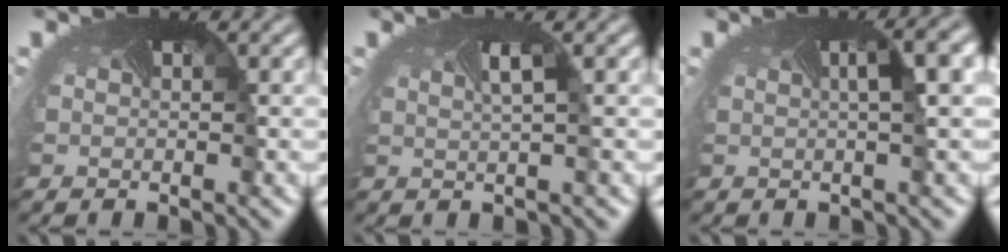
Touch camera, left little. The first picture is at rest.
{"total": 1.2, "force": [0.3, -0.1, 1.2], "torque": [-0.013, 0.000, 0.005]}
{"total": 4.8, "force": [1.2, 1.2, 4.5], "torque": [-0.035, 0.018, 0.012]}